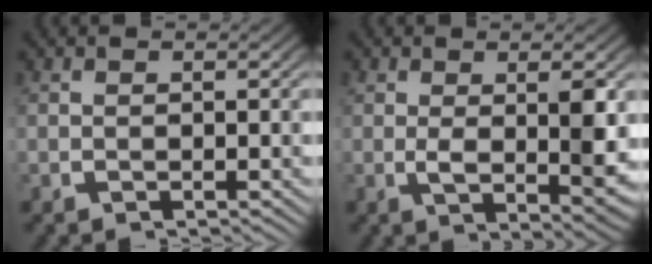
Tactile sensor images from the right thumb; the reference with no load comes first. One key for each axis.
{"total": 5.7, "fx": 0.0, "fy": 2.1, "fz": 5.3, "tx": -0.092, "ty": -0.024, "tz": 0.014}